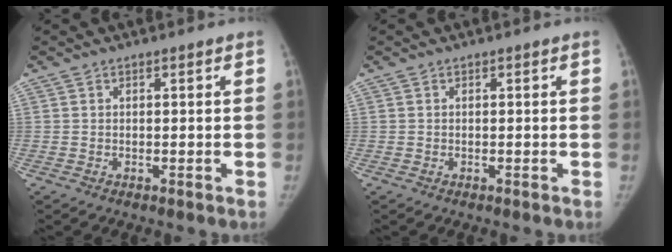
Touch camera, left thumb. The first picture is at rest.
{"total": 0.0}